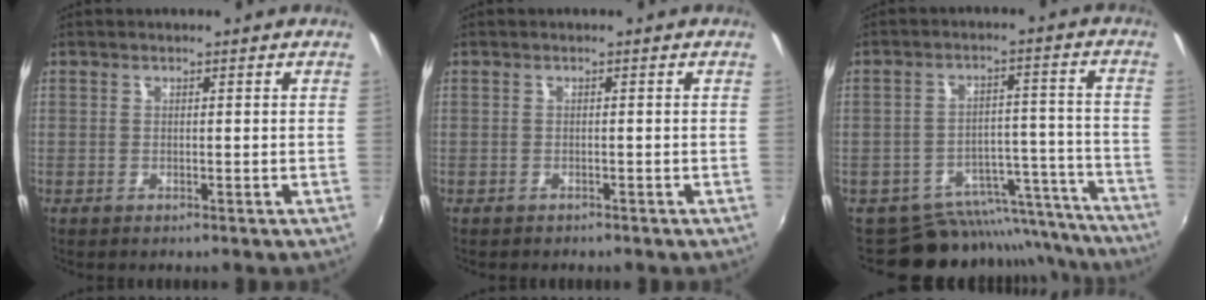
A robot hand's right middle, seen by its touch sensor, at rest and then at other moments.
{"total": 1.0, "force": [-0.9, 0.5, 0.1], "torque": [-0.008, -0.001, -0.012]}
{"total": 15.9, "force": [-14.6, 5.9, 2.2], "torque": [-0.030, 0.052, -0.187]}